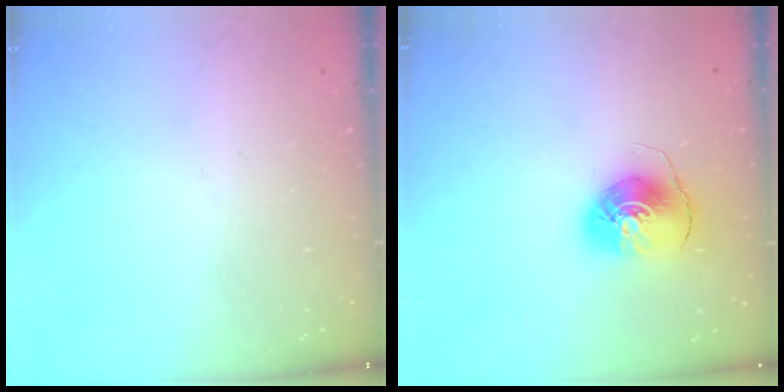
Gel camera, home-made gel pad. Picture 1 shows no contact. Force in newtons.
{"total": 7.7, "press": 7.7, "slide": 0.7}